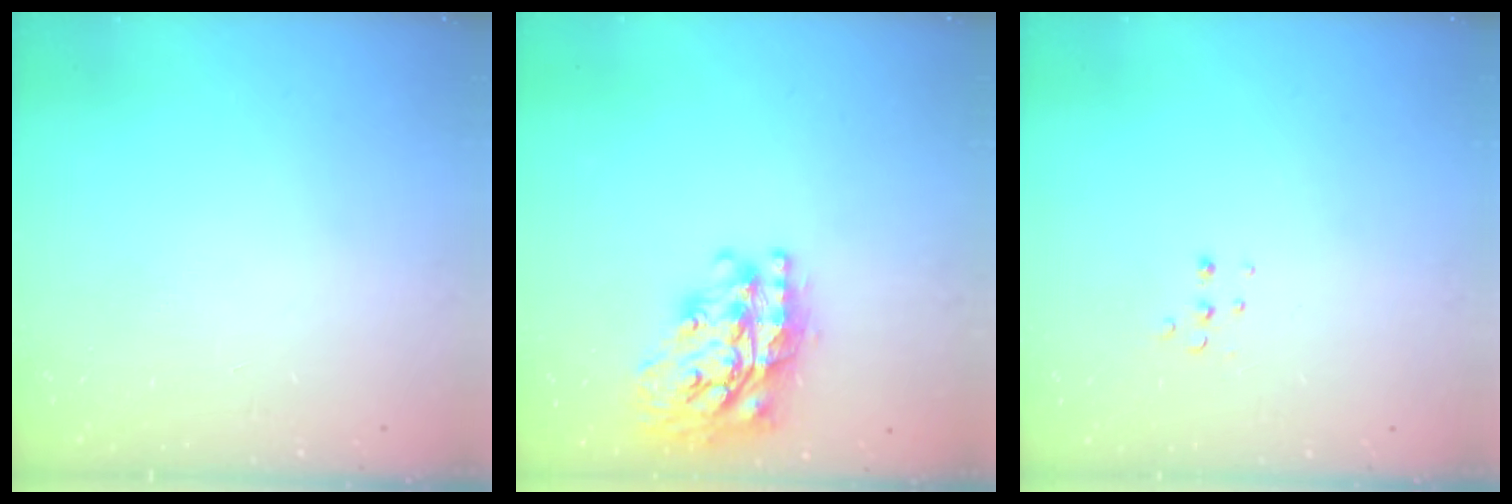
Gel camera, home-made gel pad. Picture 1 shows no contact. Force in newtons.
{"total": 22.9, "press": 22.9, "slide": 1.8}
{"total": 3.8, "press": 3.7, "slide": 0.9}